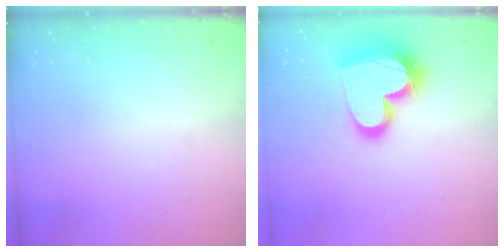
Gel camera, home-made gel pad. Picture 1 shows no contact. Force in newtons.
{"total": 21.2, "press": 21.1, "slide": 1.9}